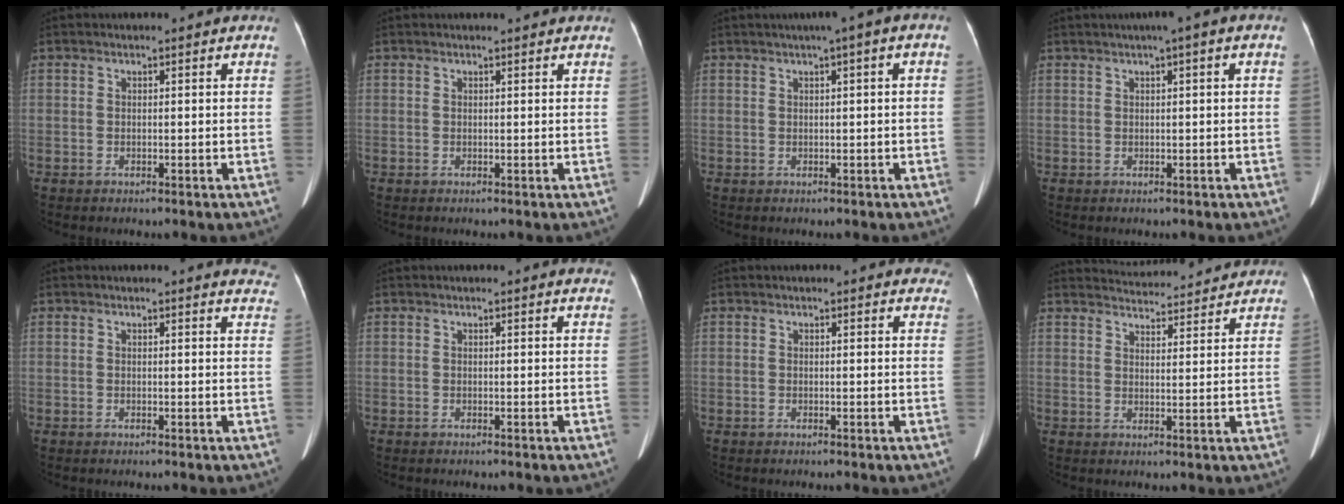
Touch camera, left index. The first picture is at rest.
{"total": 1.5, "force": [1.5, -0.1, 0.3], "torque": [-0.008, 0.008, 0.018]}
{"total": 3.3, "force": [0.8, 0.2, 3.2], "torque": [-0.043, 0.017, 0.010]}
{"total": 2.7, "force": [0.9, 0.0, 2.6], "torque": [-0.040, 0.013, 0.012]}
{"total": 5.2, "force": [5.0, 1.0, 0.4], "torque": [0.020, -0.024, 0.020]}
{"total": 2.7, "force": [2.7, 0.4, 0.4], "torque": [-0.006, -0.004, 0.011]}
{"total": 3.9, "force": [3.5, 1.5, 0.7], "torque": [0.011, -0.004, 0.017]}
{"total": 10.9, "force": [10.7, 1.3, 1.6], "torque": [-0.018, 0.018, 0.133]}